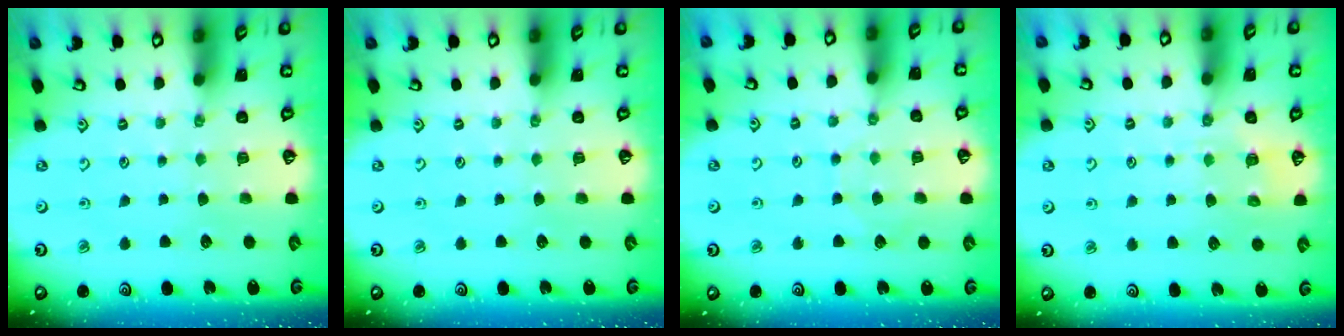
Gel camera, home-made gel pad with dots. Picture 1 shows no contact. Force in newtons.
{"total": 0.0}
{"total": 5.1, "press": 5.1, "slide": 0.5}
{"total": 5.3, "press": 5.2, "slide": 0.8}